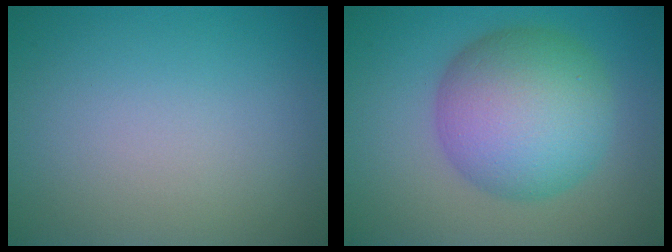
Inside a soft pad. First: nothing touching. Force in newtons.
{"total": 9.8, "press": 9.8, "slide": 0.1}